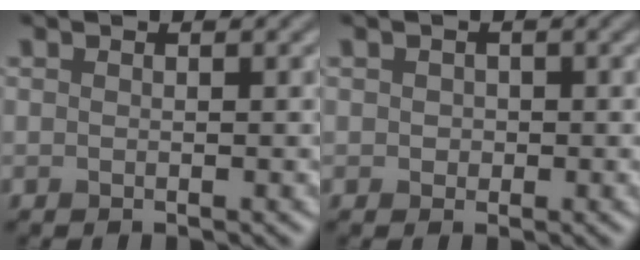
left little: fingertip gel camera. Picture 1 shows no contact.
{"total": 0.9, "force": [0.1, 0.8, 0.3], "torque": [-0.001, -0.002, -0.001]}